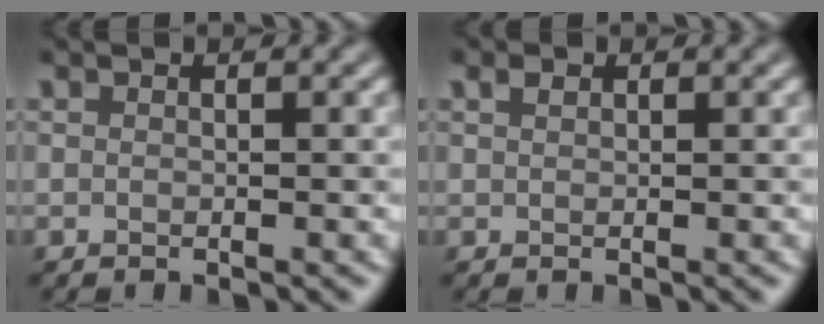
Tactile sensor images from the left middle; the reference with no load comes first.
{"total": 0.7, "force": [0.4, 0.4, 0.3], "torque": [-0.008, 0.001, 0.008]}